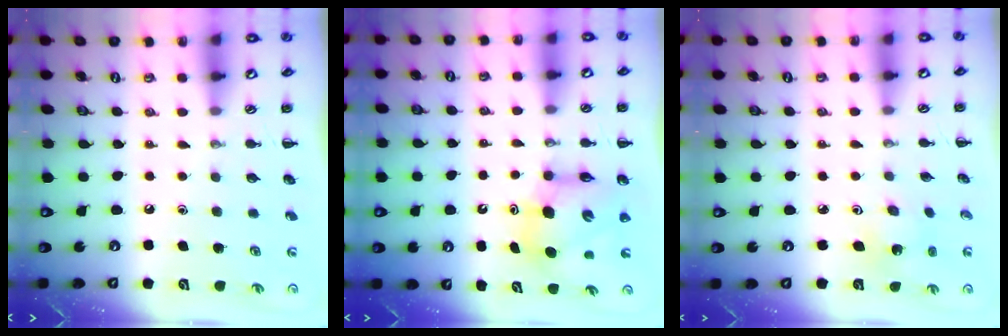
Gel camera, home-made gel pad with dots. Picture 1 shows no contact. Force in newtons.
{"total": 8.2, "press": 7.9, "slide": 2.5}
{"total": 4.0, "press": 3.9, "slide": 1.1}